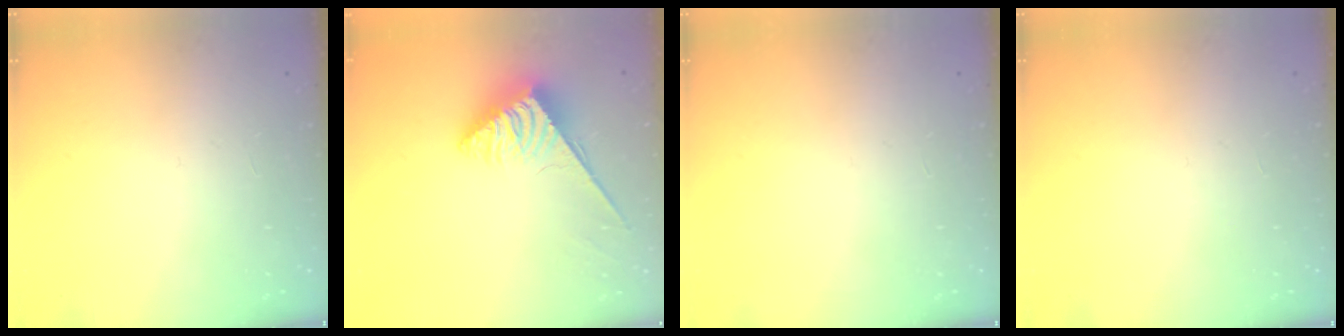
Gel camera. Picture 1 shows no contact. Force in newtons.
{"total": 3.8, "press": 3.8, "slide": 0.4}
{"total": 0.0}
{"total": 0.0}